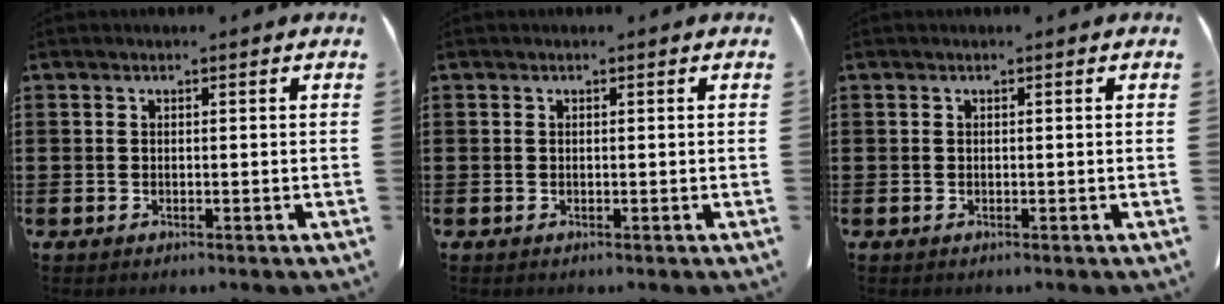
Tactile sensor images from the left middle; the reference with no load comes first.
{"total": 0.0}
{"total": 0.0}